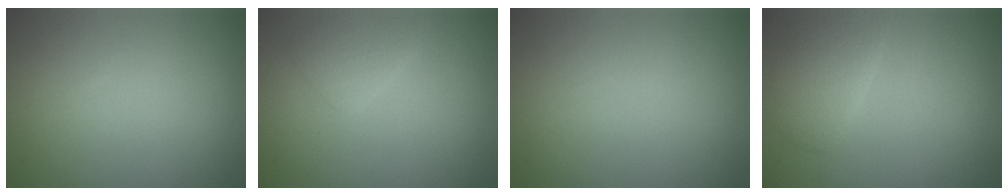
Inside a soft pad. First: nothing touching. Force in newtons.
{"total": 1.5, "press": 1.5, "slide": 0.1}
{"total": 0.0}
{"total": 2.6, "press": 2.6, "slide": 0.2}